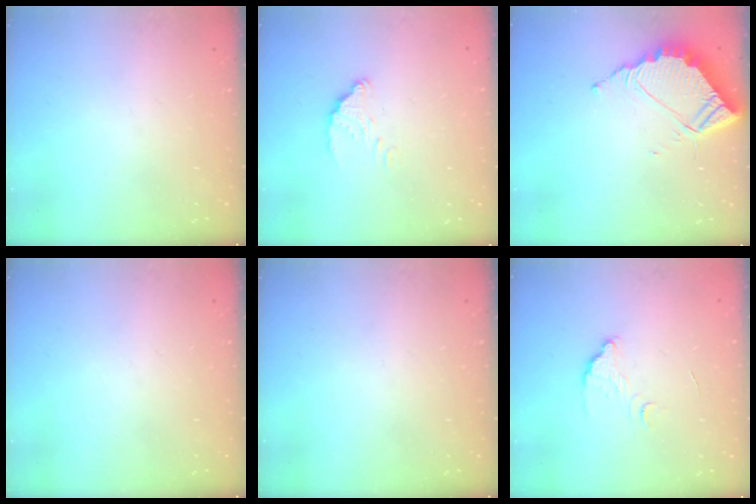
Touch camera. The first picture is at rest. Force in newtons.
{"total": 4.3, "press": 4.3, "slide": 0.1}
{"total": 8.3, "press": 8.3, "slide": 0.5}
{"total": 0.0}
{"total": 0.0}
{"total": 3.6, "press": 3.6, "slide": 0.2}